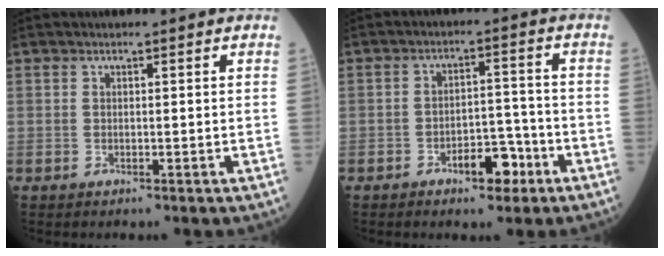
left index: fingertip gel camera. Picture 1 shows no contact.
{"total": 5.8, "force": [-3.4, 2.6, 3.8], "torque": [-0.055, 0.012, -0.051]}